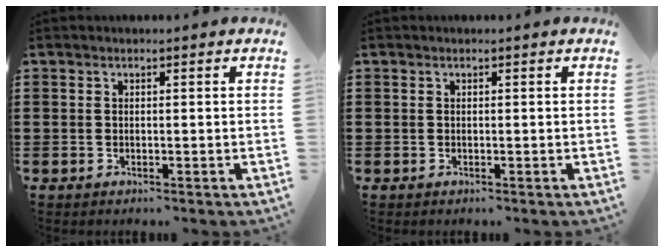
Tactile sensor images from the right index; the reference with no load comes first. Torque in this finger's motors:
{"motor_torque": [0.00, 0.00, 0.00, 0.00]}